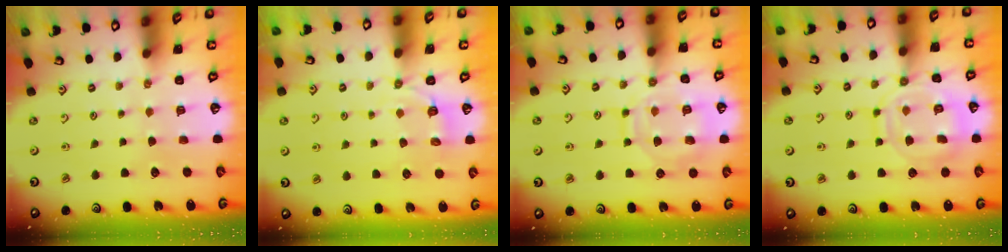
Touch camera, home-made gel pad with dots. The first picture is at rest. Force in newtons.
{"total": 2.9, "press": 2.0, "slide": 2.1}
{"total": 12.7, "press": 12.6, "slide": 1.2}
{"total": 13.9, "press": 13.8, "slide": 1.1}